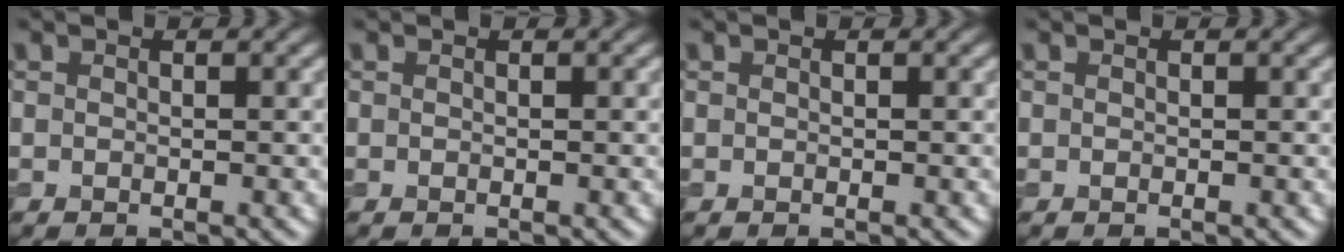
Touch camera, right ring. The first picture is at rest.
{"total": 0.0}
{"total": 0.0}
{"total": 0.0}